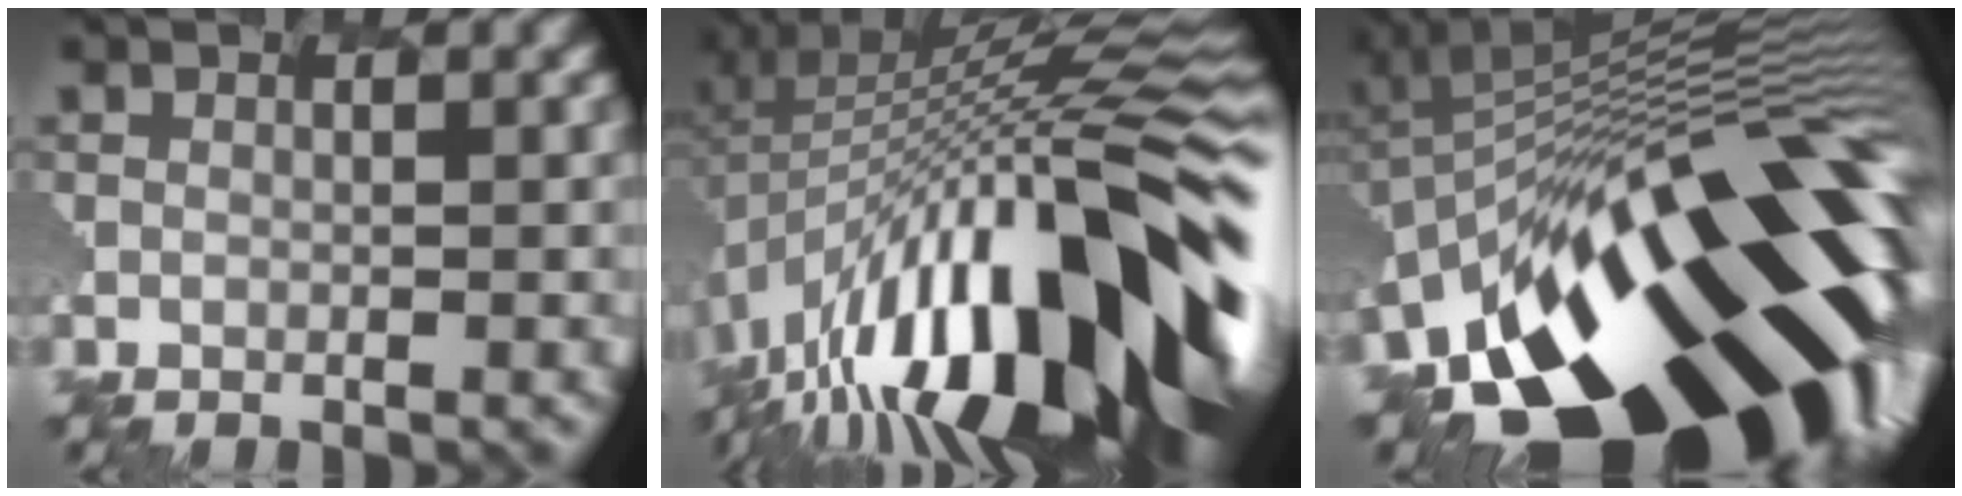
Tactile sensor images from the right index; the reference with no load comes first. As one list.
[{"total": 17.9, "force": [-5.9, 6.8, 15.4], "torque": [-0.217, 0.015, -0.112]}, {"total": 18.8, "force": [-8.3, 9.6, 13.9], "torque": [-0.244, -0.043, -0.126]}]